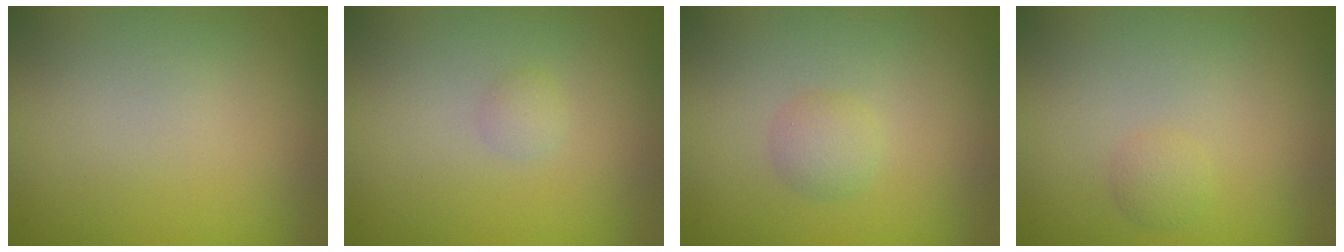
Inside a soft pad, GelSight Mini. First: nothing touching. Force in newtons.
{"total": 0.7, "press": 0.7, "slide": 0.0}
{"total": 1.5, "press": 1.5, "slide": 0.1}
{"total": 1.1, "press": 1.1, "slide": 0.1}